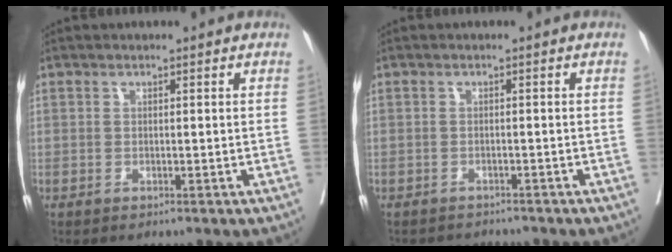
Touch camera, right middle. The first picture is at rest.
{"total": 3.7, "force": [-3.6, 1.0, 0.0], "torque": [0.008, -0.005, -0.055]}